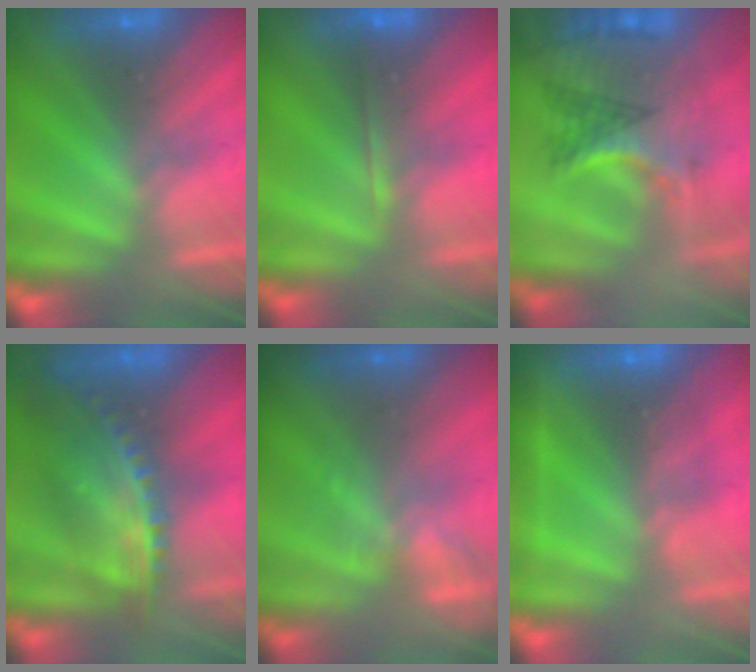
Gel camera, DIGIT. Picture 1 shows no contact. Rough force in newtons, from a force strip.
{"total": 1.9}
{"total": 2.9}
{"total": 7.4}
{"total": 1.8}
{"total": 2.2}